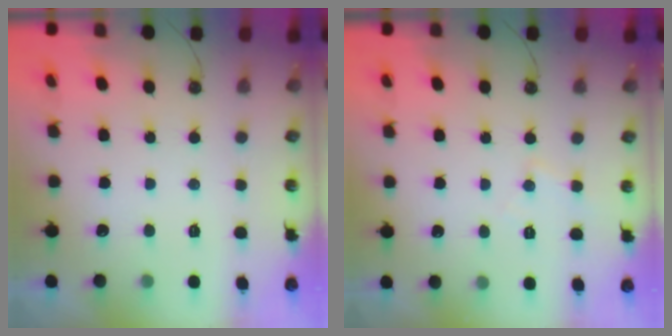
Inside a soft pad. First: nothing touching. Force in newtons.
{"total": 5.4, "press": 5.4, "slide": 0.9}